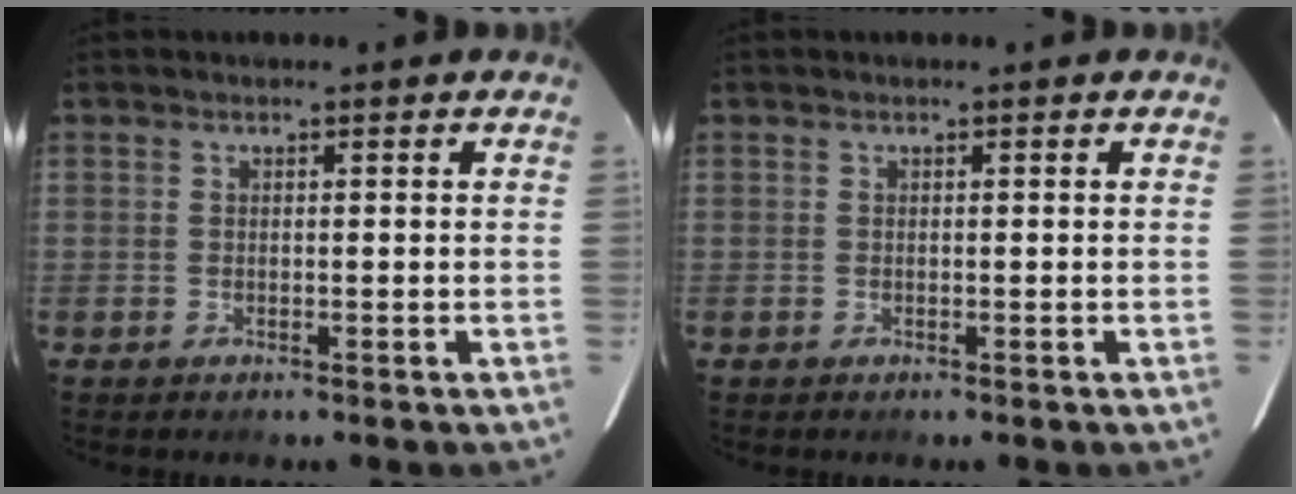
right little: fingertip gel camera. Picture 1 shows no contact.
{"total": 0.0}